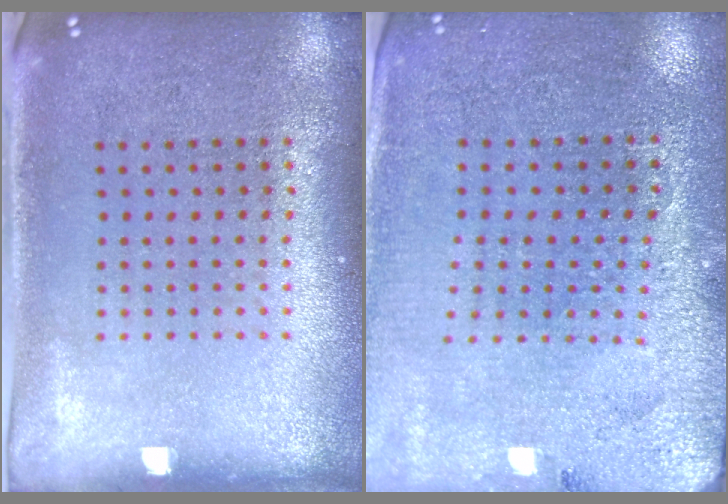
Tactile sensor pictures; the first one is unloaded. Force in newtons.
{"total": 2.7, "press": 2.7, "slide": 0.3}